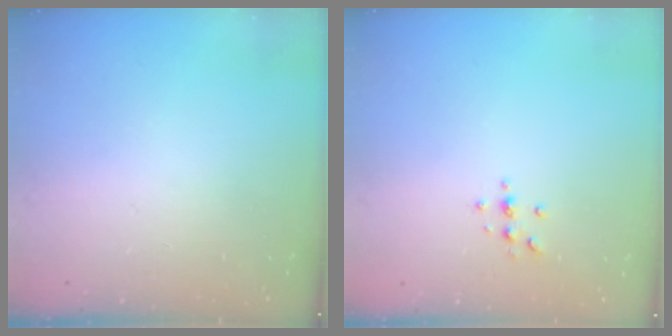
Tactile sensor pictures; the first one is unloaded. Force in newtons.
{"total": 2.9, "press": 2.9, "slide": 0.4}